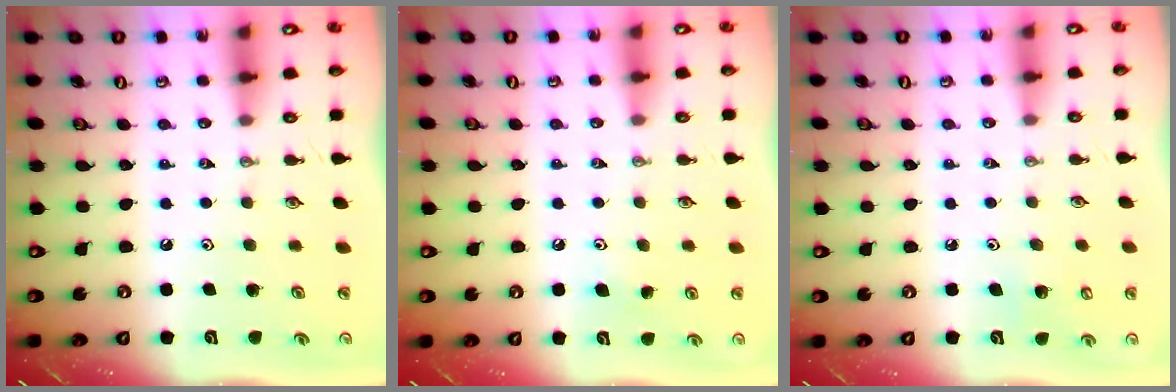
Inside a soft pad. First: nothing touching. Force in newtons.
{"total": 5.2, "press": 5.0, "slide": 1.5}
{"total": 5.7, "press": 5.6, "slide": 1.1}